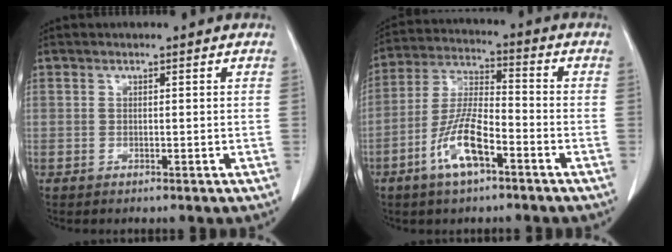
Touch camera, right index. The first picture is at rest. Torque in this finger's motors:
{"motor_torque": [0.86, -0.05, 0.42, 0.13]}